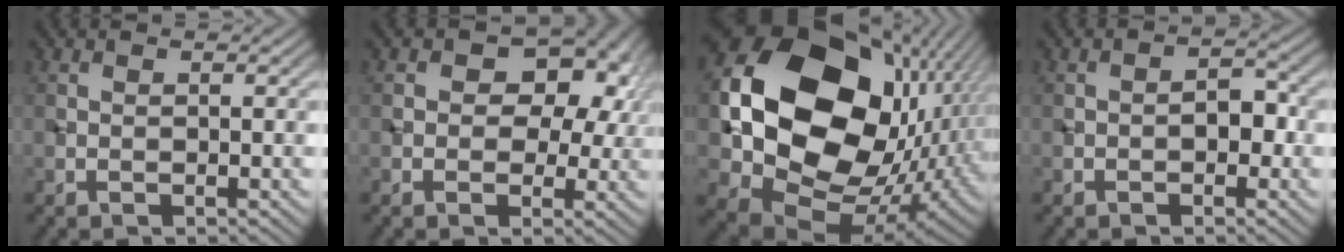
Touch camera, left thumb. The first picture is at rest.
{"total": 9.7, "force": [2.3, 6.8, 6.6], "torque": [-0.068, 0.017, 0.009]}
{"total": 20.2, "force": [2.8, 15.7, 12.4], "torque": [-0.269, -0.027, 0.069]}
{"total": 2.6, "force": [-0.8, 1.5, 2.1], "torque": [-0.027, 0.007, -0.016]}